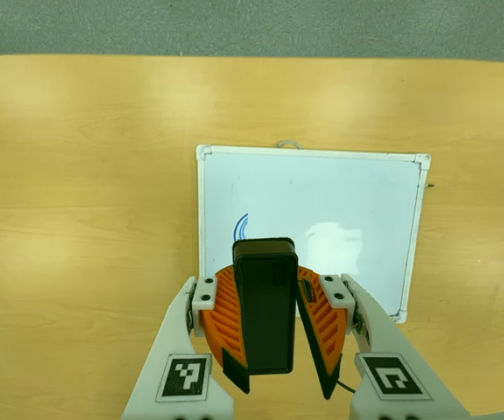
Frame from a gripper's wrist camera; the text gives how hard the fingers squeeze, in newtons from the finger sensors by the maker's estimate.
{"total": 10.0, "left": 9.8, "right": 10.2}